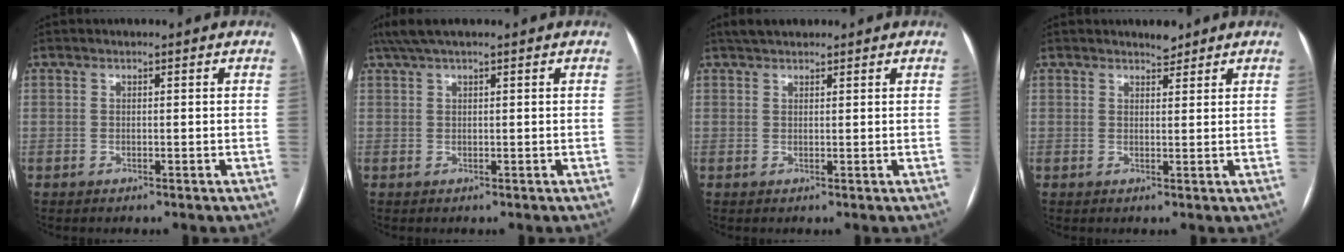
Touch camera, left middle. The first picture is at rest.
{"total": 4.4, "force": [3.3, 0.4, 2.9], "torque": [-0.055, 0.038, 0.064]}
{"total": 3.4, "force": [2.8, 1.3, 1.4], "torque": [-0.023, 0.024, 0.047]}
{"total": 1.9, "force": [1.7, 0.7, 0.5], "torque": [-0.008, -0.003, 0.025]}